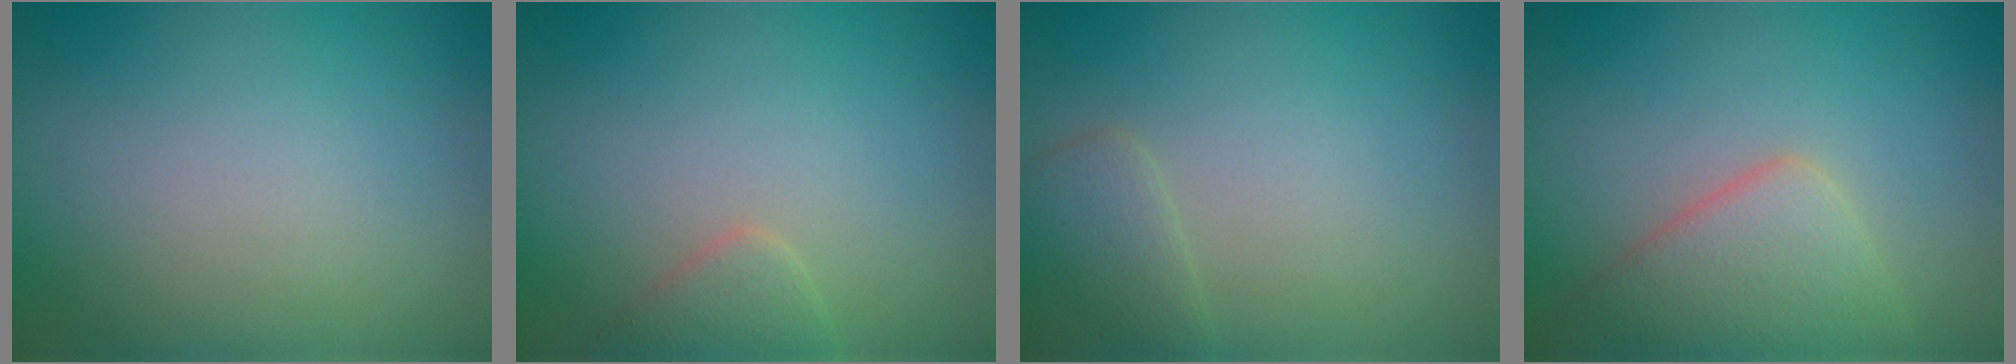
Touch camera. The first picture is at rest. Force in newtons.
{"total": 1.9, "press": 1.9, "slide": 0.1}
{"total": 2.3, "press": 2.3, "slide": 0.1}
{"total": 4.7, "press": 4.7, "slide": 0.1}